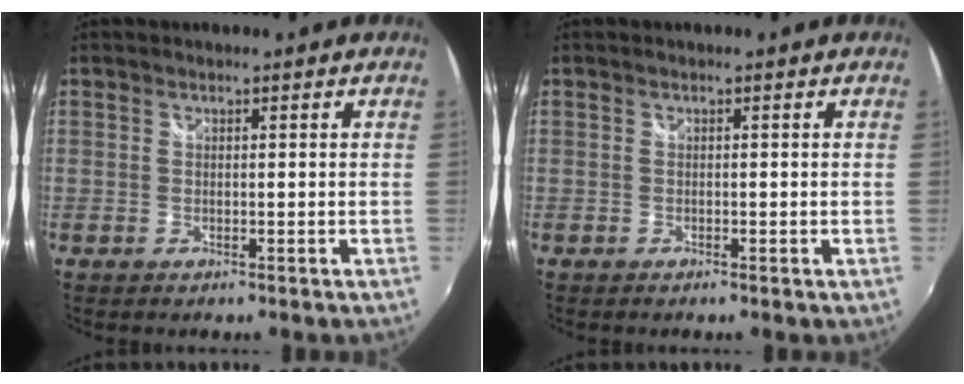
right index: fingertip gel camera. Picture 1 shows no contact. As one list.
[{"total": 0.0}]